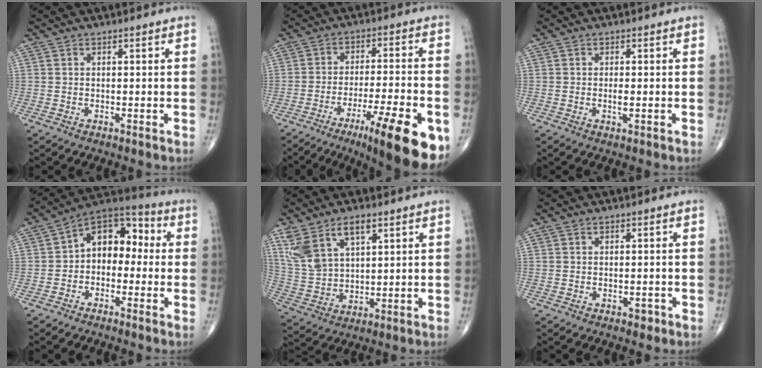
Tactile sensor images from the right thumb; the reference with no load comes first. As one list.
[{"total": 17.4, "force": [-8.7, 3.2, 14.8], "torque": [-0.181, 0.023, -0.126]}, {"total": 1.4, "force": [-0.3, 0.4, 1.3], "torque": [-0.026, -0.003, -0.005]}, {"total": 10.9, "force": [-0.1, 7.5, 7.9], "torque": [-0.080, 0.044, -0.025]}, {"total": 10.6, "force": [5.7, 5.3, 7.1], "torque": [-0.142, -0.015, 0.123]}, {"total": 1.2, "force": [-0.7, 0.7, 0.7], "torque": [-0.005, 0.002, -0.009]}]